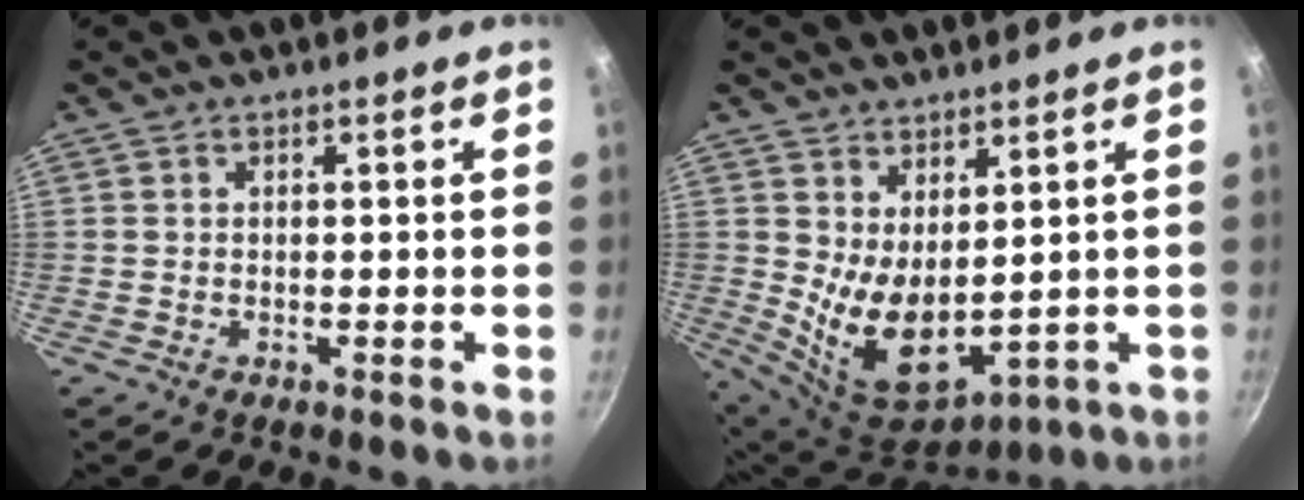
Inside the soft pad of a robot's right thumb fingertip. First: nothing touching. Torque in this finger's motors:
{"motor_torque": [-0.55, 1.16, 1.37, 0.09, 0.09]}